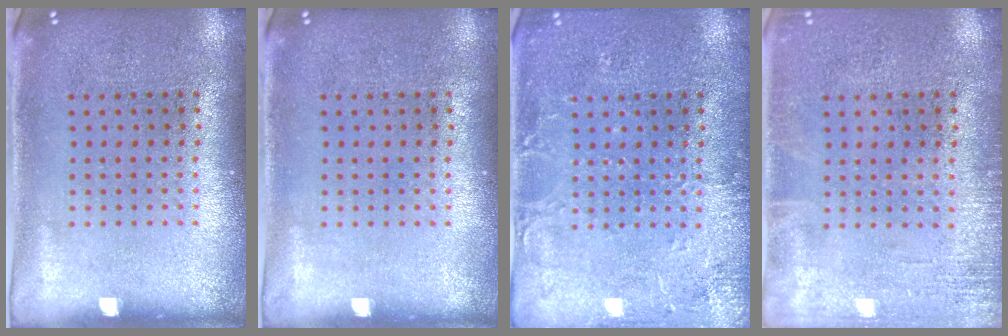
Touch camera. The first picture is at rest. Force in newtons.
{"total": 0.0}
{"total": 2.9, "press": 2.9, "slide": 0.4}
{"total": 1.7, "press": 1.7, "slide": 0.3}